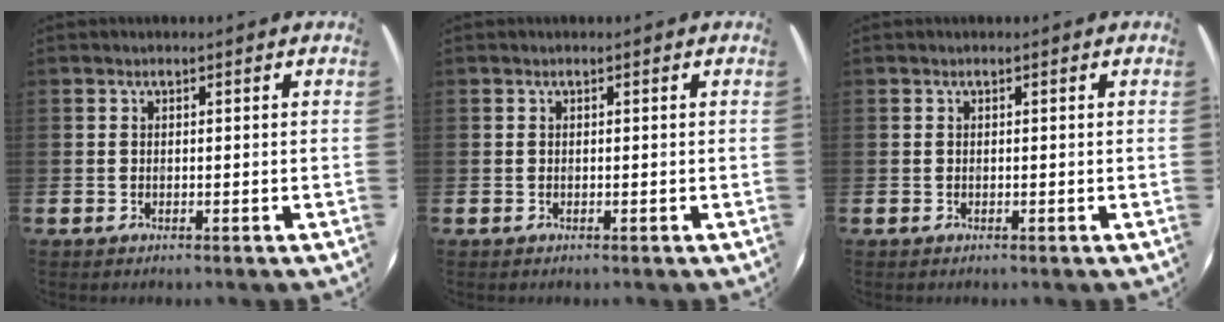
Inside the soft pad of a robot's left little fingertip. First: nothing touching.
{"total": 0.0}
{"total": 0.0}